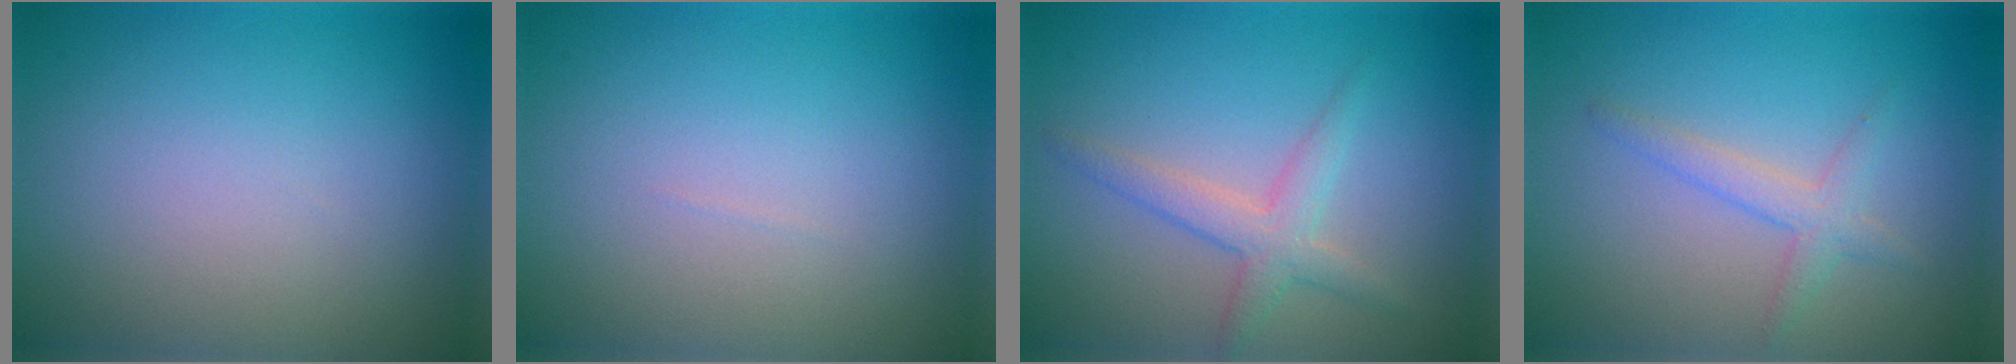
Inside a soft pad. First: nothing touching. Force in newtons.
{"total": 0.0}
{"total": 2.6, "press": 2.6, "slide": 0.1}
{"total": 2.0, "press": 2.0, "slide": 0.1}